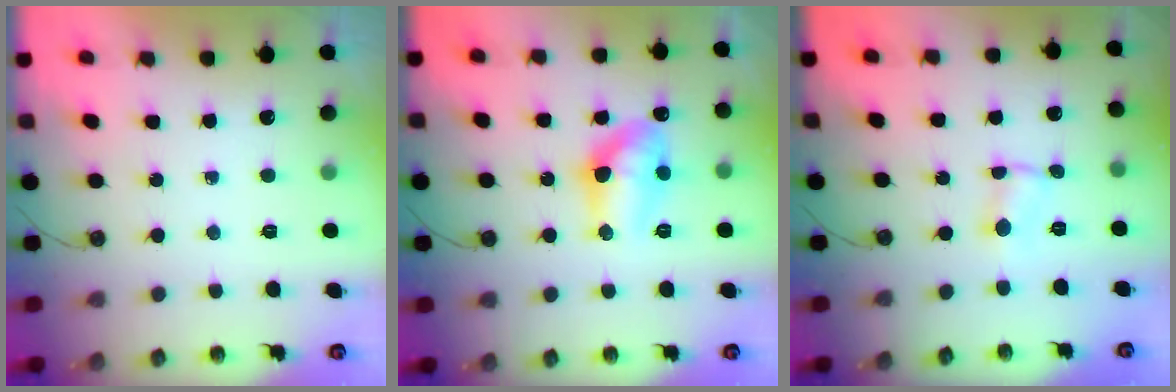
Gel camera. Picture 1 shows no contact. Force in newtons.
{"total": 12.5, "press": 12.5, "slide": 0.6}
{"total": 1.9, "press": 1.9, "slide": 0.2}